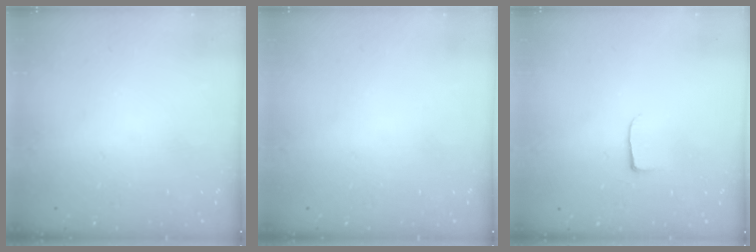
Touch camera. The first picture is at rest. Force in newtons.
{"total": 0.0}
{"total": 3.8, "press": 3.8, "slide": 0.5}